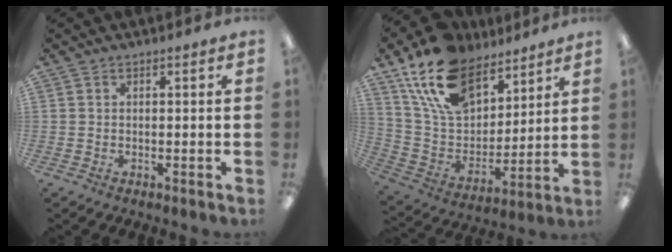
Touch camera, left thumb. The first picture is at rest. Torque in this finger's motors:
{"motor_torque": [1.14, 1.16, 1.37, -1.40, 0.16]}